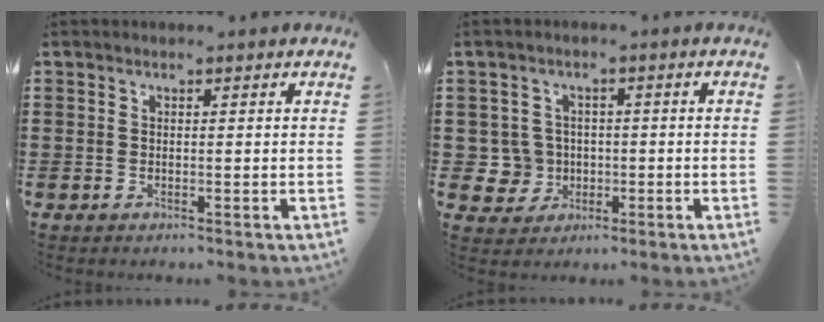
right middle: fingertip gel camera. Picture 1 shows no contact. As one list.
[{"total": 4.9, "force": [-0.4, 4.8, 1.2], "torque": [-0.049, 0.010, -0.009]}]